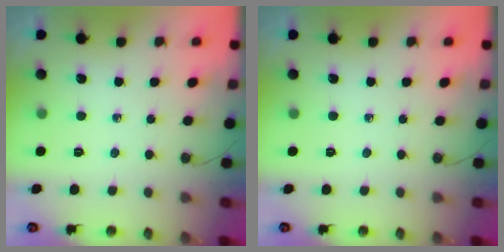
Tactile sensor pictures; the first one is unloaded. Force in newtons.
{"total": 0.0}